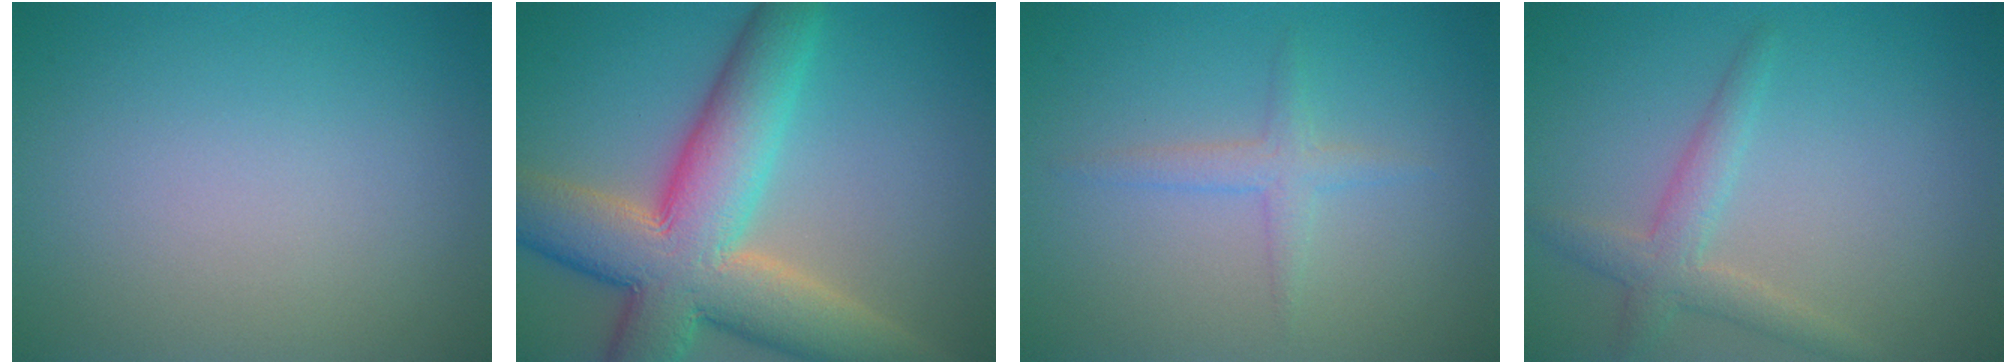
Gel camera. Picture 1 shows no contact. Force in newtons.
{"total": 11.8, "press": 11.7, "slide": 0.9}
{"total": 1.6, "press": 1.6, "slide": 0.1}
{"total": 2.6, "press": 2.6, "slide": 0.1}